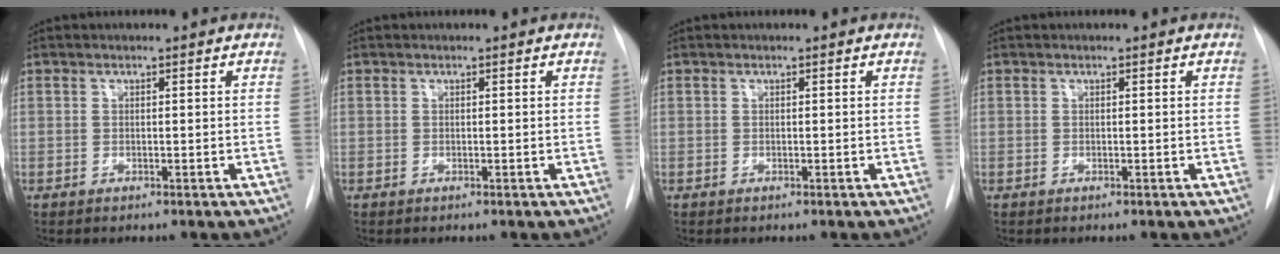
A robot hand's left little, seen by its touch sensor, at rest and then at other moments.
{"total": 0.0}
{"total": 0.0}
{"total": 0.0}